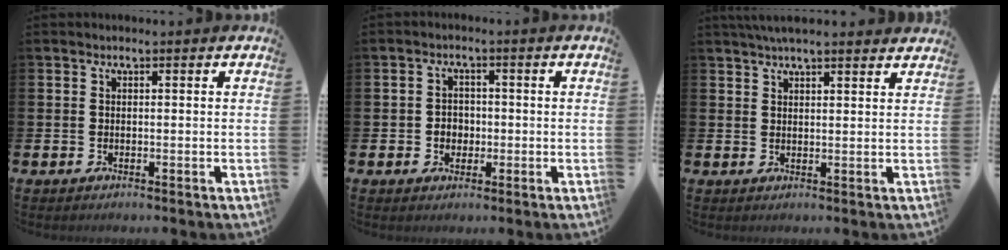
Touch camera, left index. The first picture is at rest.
{"total": 2.4, "force": [-0.4, 2.2, 0.9], "torque": [-0.011, 0.002, -0.014]}
{"total": 3.7, "force": [3.5, 0.4, 1.2], "torque": [-0.023, -0.010, 0.063]}